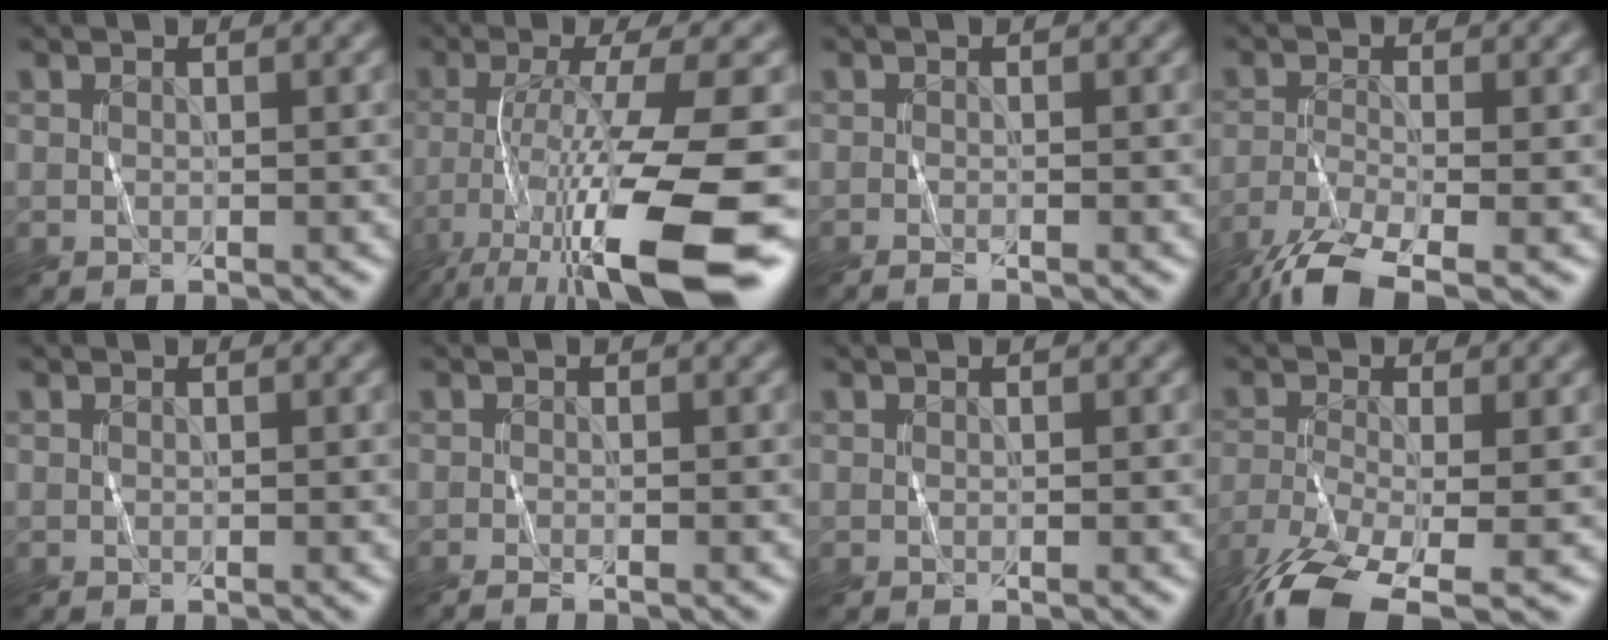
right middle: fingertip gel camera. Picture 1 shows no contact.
{"total": 14.0, "force": [-8.1, 2.6, 11.1], "torque": [-0.194, -0.014, -0.132]}
{"total": 0.9, "force": [-0.6, 0.1, 0.6], "torque": [-0.013, -0.006, -0.012]}
{"total": 7.9, "force": [-5.7, 2.1, 5.0], "torque": [-0.109, -0.022, -0.114]}
{"total": 0.0}
{"total": 1.2, "force": [-0.7, 0.2, 0.9], "torque": [-0.018, -0.005, -0.015]}
{"total": 0.0}
{"total": 10.1, "force": [-6.8, 3.3, 6.6], "torque": [-0.141, -0.028, -0.131]}